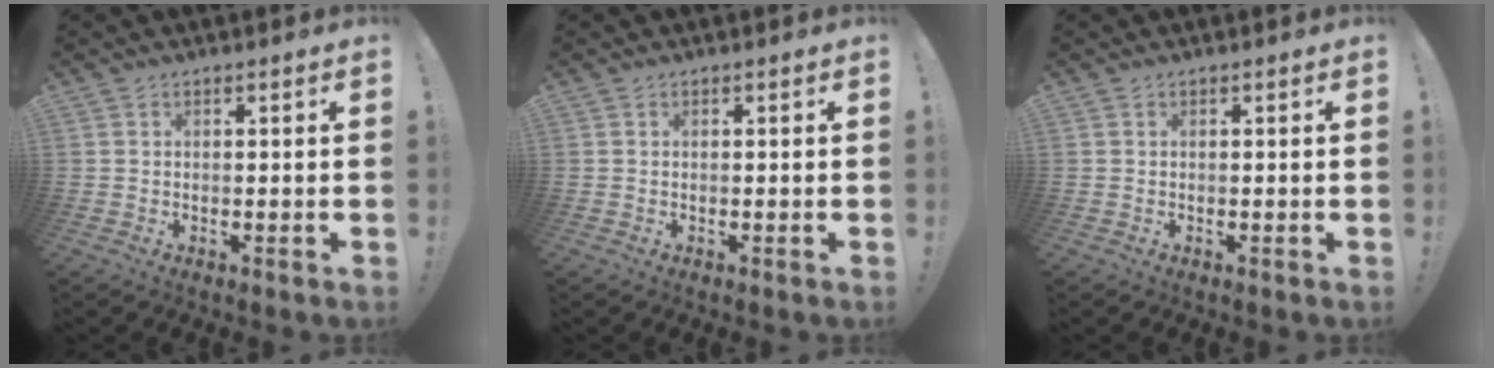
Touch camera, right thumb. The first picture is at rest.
{"total": 0.0}
{"total": 0.0}